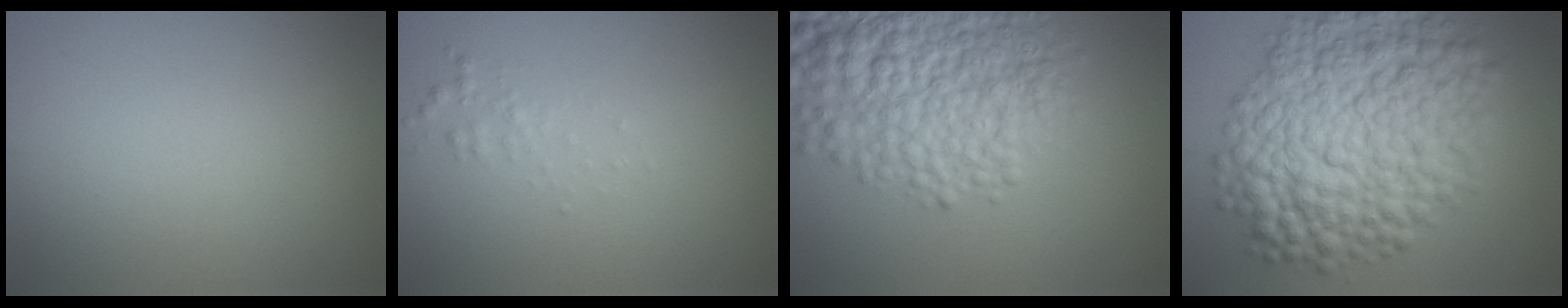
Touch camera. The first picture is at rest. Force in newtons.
{"total": 0.9, "press": 0.9, "slide": 0.0}
{"total": 10.2, "press": 10.2, "slide": 0.3}
{"total": 13.0, "press": 13.0, "slide": 0.3}